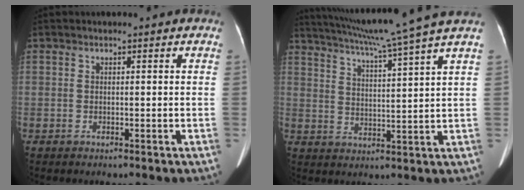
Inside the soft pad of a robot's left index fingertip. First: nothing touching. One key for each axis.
{"total": 14.0, "fx": 11.7, "fy": -3.1, "fz": 6.9, "tx": -0.124, "ty": -0.017, "tz": 0.172}